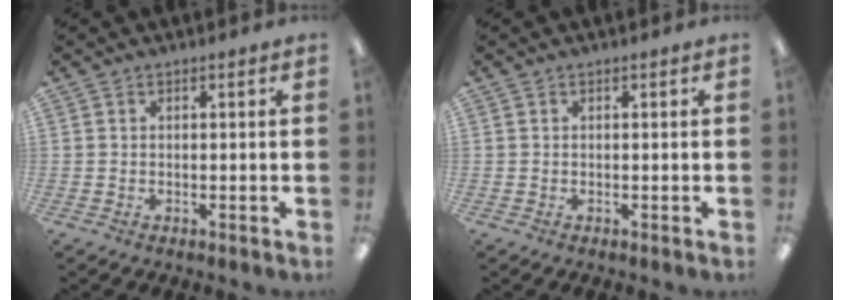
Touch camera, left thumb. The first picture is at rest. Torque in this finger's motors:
{"motor_torque": [-0.47, 0.30, 0.00, 0.00, 0.00]}